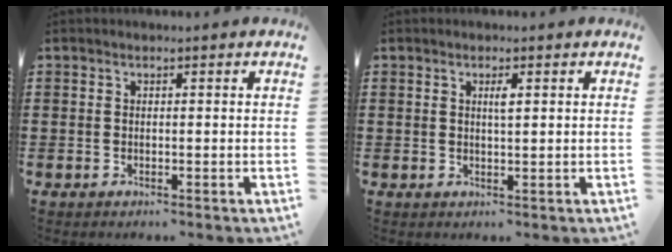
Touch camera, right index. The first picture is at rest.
{"total": 1.4, "force": [0.5, 0.2, 1.3], "torque": [-0.024, 0.003, 0.006]}